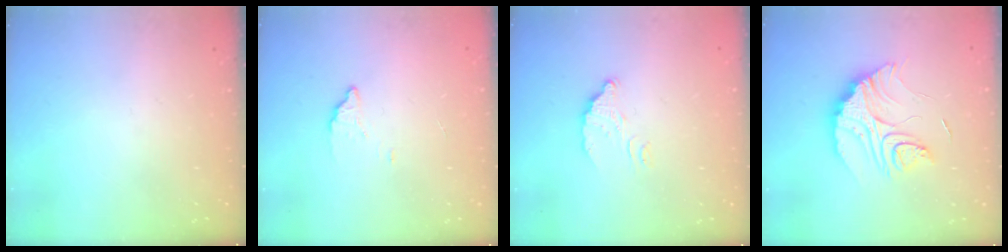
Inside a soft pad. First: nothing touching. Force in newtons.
{"total": 2.4, "press": 2.4, "slide": 0.1}
{"total": 5.6, "press": 5.6, "slide": 0.3}
{"total": 13.4, "press": 13.3, "slide": 0.9}